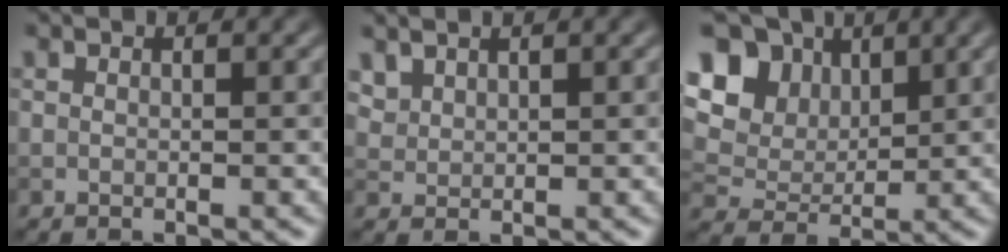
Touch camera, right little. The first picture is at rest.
{"total": 1.6, "force": [1.4, 0.7, 0.4], "torque": [-0.016, 0.001, 0.037]}
{"total": 11.7, "force": [5.4, 8.4, 6.0], "torque": [-0.126, 0.027, 0.093]}